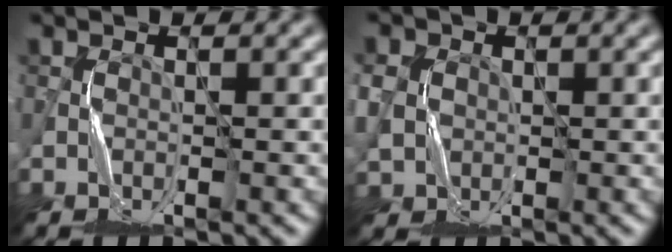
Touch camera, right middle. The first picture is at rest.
{"total": 3.5, "force": [0.2, 3.1, 1.7], "torque": [-0.048, 0.003, 0.002]}